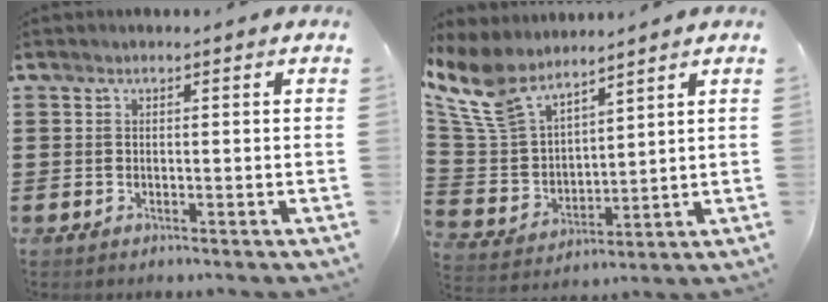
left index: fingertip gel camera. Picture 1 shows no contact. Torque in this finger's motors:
{"motor_torque": [2.14, 0.00, 1.05, 0.21]}